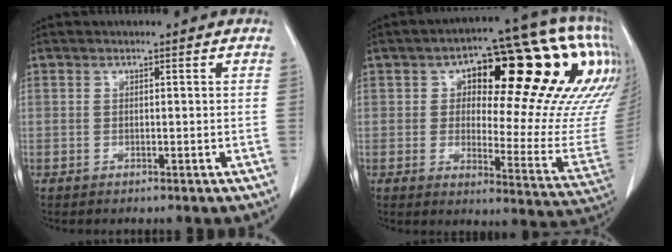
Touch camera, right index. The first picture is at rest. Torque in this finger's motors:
{"motor_torque": [1.22, 0.92, 0.50, 0.10]}